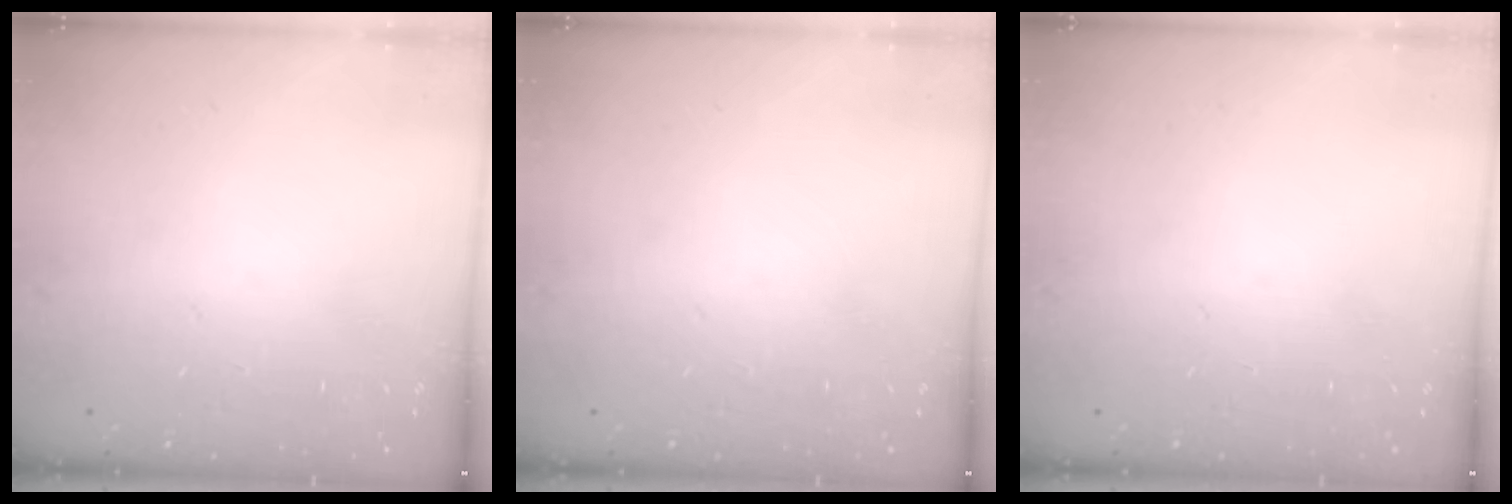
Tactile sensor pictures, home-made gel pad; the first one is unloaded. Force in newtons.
{"total": 0.0}
{"total": 0.0}